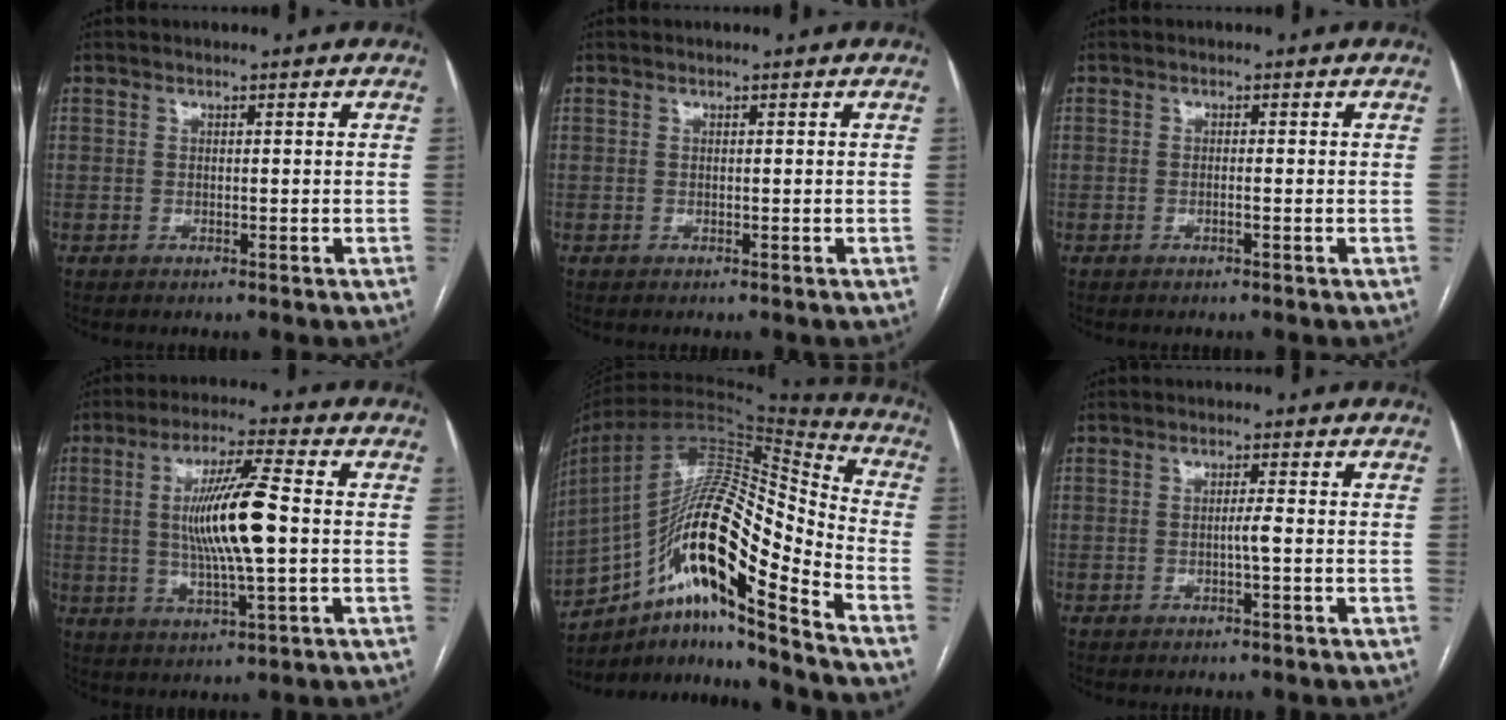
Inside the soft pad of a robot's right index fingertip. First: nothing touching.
{"total": 0.0}
{"total": 0.6, "force": [-0.3, 0.0, 0.6], "torque": [-0.012, 0.001, -0.003]}
{"total": 11.9, "force": [0.3, 0.9, 11.8], "torque": [-0.220, 0.002, 0.005]}
{"total": 22.6, "force": [-12.5, 3.5, 18.5], "torque": [-0.331, 0.019, -0.218]}
{"total": 1.5, "force": [-0.4, -0.3, 1.4], "torque": [-0.024, 0.001, -0.008]}